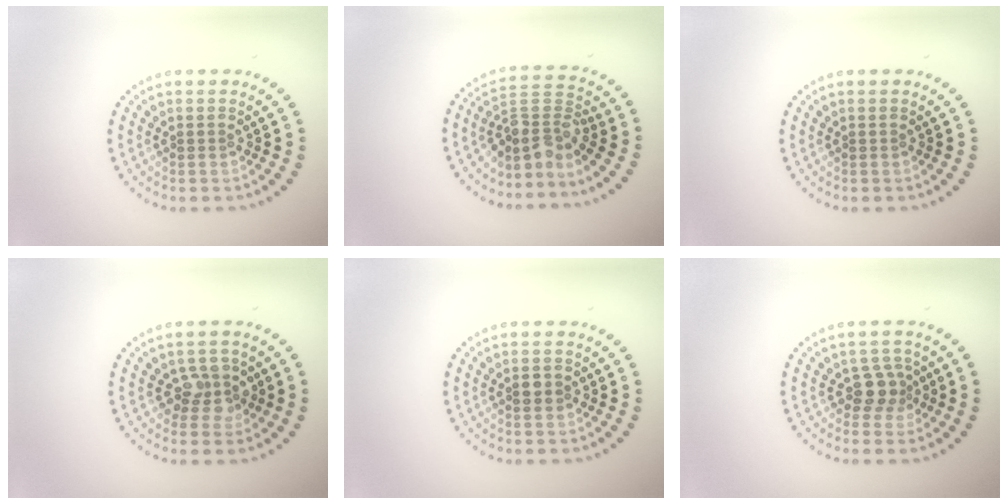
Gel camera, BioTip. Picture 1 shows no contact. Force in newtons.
{"total": 3.6, "press": 2.4, "slide": 2.7}
{"total": 0.0}
{"total": 2.7, "press": 2.6, "slide": 0.9}
{"total": 1.7, "press": 1.7, "slide": 0.1}
{"total": 2.4, "press": 1.9, "slide": 1.4}